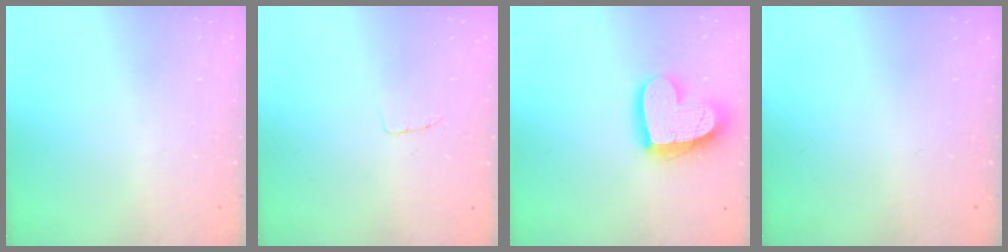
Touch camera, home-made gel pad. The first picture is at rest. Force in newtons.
{"total": 3.1, "press": 3.1, "slide": 0.1}
{"total": 20.0, "press": 20.0, "slide": 1.7}
{"total": 0.0}